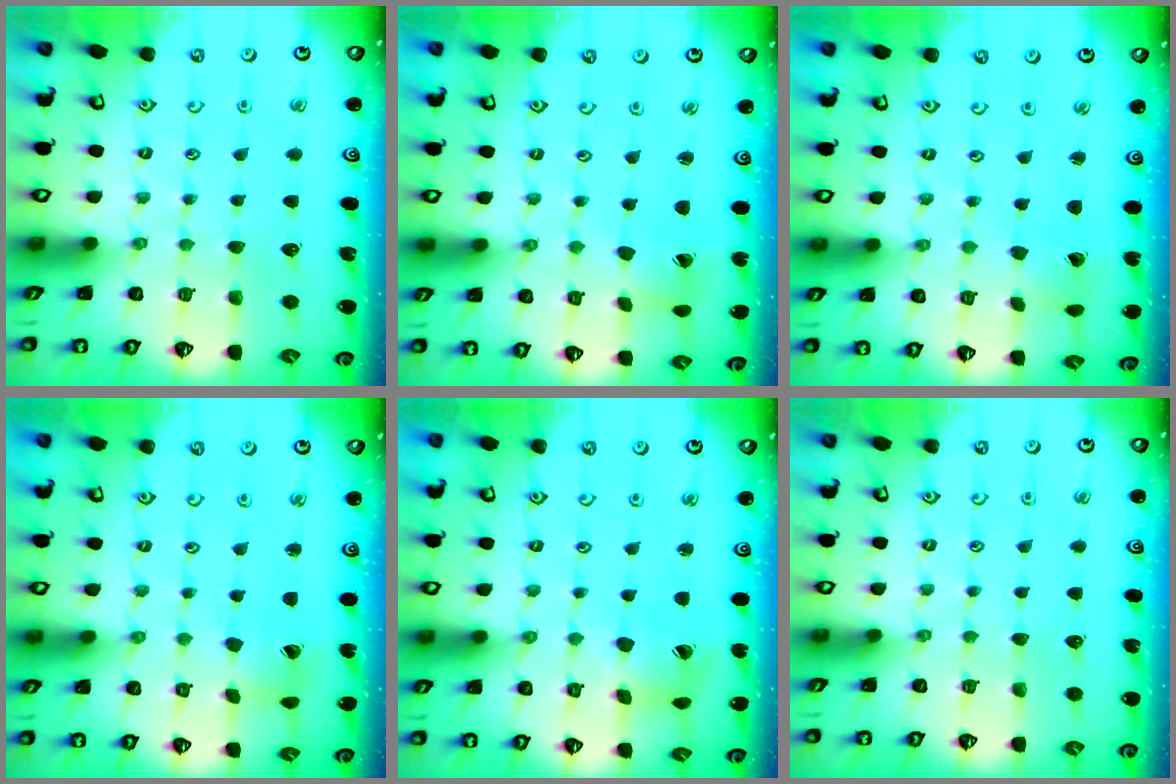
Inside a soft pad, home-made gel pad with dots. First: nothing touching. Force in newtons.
{"total": 2.2, "press": 2.2, "slide": 0.3}
{"total": 0.9, "press": 0.9, "slide": 0.1}
{"total": 4.0, "press": 4.0, "slide": 0.5}
{"total": 6.3, "press": 6.3, "slide": 0.8}
{"total": 0.0}